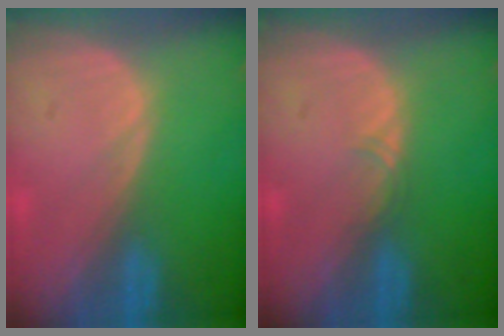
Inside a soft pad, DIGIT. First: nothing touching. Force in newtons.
{"total": 0.9, "press": 0.8, "slide": 0.2}